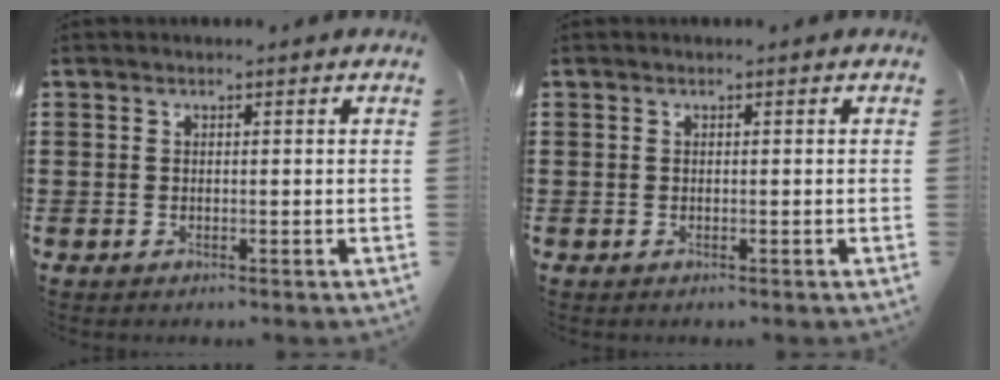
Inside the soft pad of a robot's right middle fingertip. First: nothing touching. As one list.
[{"total": 0.0}]